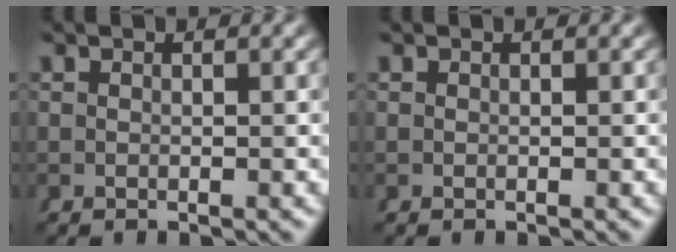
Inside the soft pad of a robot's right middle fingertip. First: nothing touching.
{"total": 0.0}